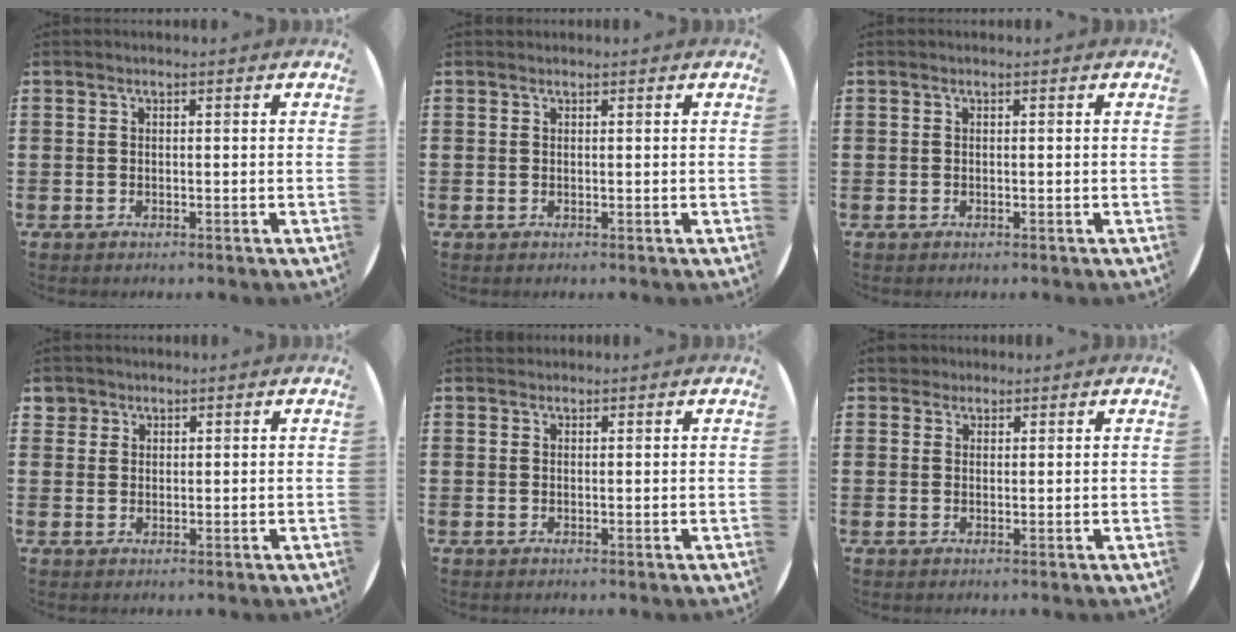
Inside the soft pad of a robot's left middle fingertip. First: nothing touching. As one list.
[{"total": 0.0}, {"total": 0.0}, {"total": 1.8, "force": [1.5, 1.1, 0.0], "torque": [0.006, 0.002, 0.028]}, {"total": 0.6, "force": [0.5, 0.2, -0.2], "torque": [0.013, 0.002, 0.008]}, {"total": 1.9, "force": [1.7, 0.9, 0.0], "torque": [0.006, 0.003, 0.033]}]